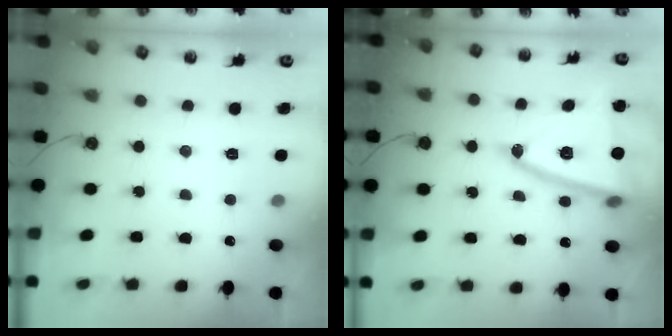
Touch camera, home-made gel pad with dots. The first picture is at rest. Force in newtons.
{"total": 21.1, "press": 20.9, "slide": 2.7}